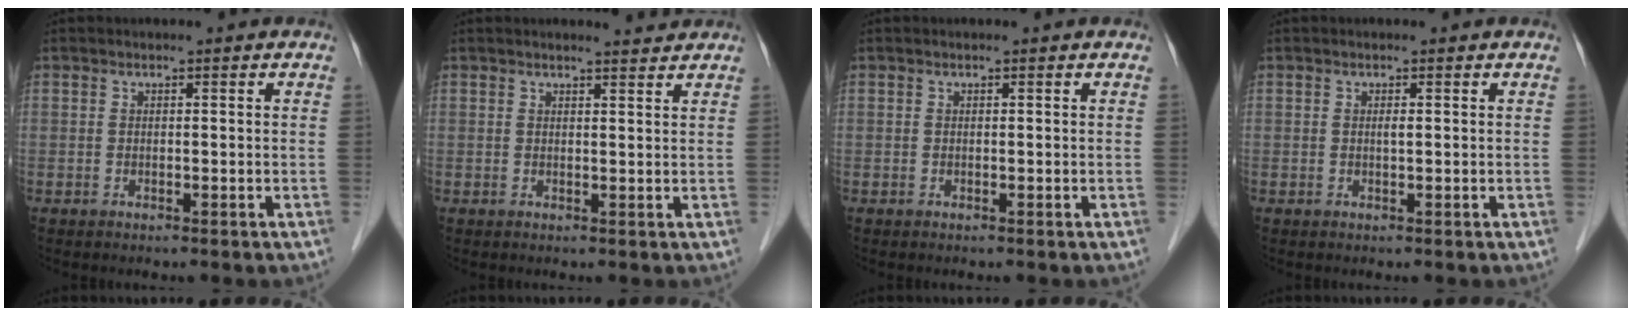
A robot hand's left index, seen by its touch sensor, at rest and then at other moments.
{"total": 2.0, "force": [2.0, -0.1, 0.1], "torque": [-0.006, -0.006, 0.024]}
{"total": 0.0}
{"total": 0.5, "force": [0.0, 0.0, 0.5], "torque": [-0.012, -0.004, -0.001]}